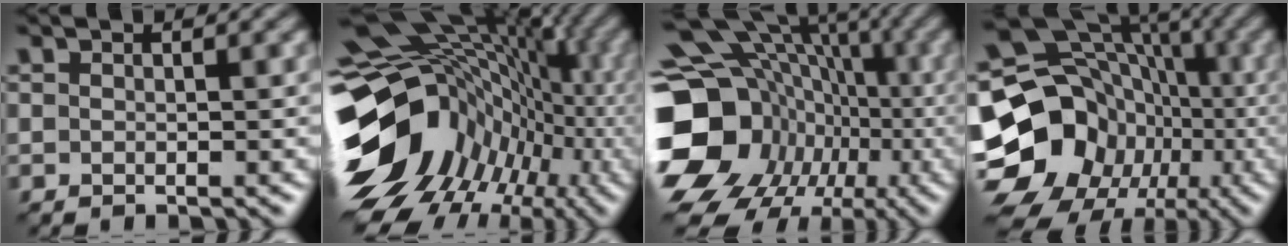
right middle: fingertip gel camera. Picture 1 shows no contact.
{"total": 16.9, "force": [-2.8, 12.1, 11.3], "torque": [-0.214, -0.015, -0.020]}
{"total": 18.8, "force": [-3.9, 15.1, 10.5], "torque": [-0.192, 0.000, -0.056]}
{"total": 20.2, "force": [-6.9, 16.7, 9.1], "torque": [-0.157, -0.014, -0.130]}